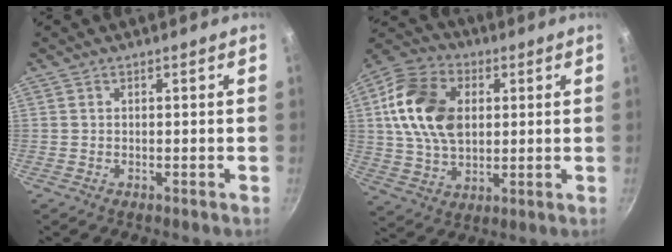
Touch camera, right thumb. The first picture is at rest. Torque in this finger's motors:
{"motor_torque": [0.60, 2.50, 1.64, -0.11, 0.17]}